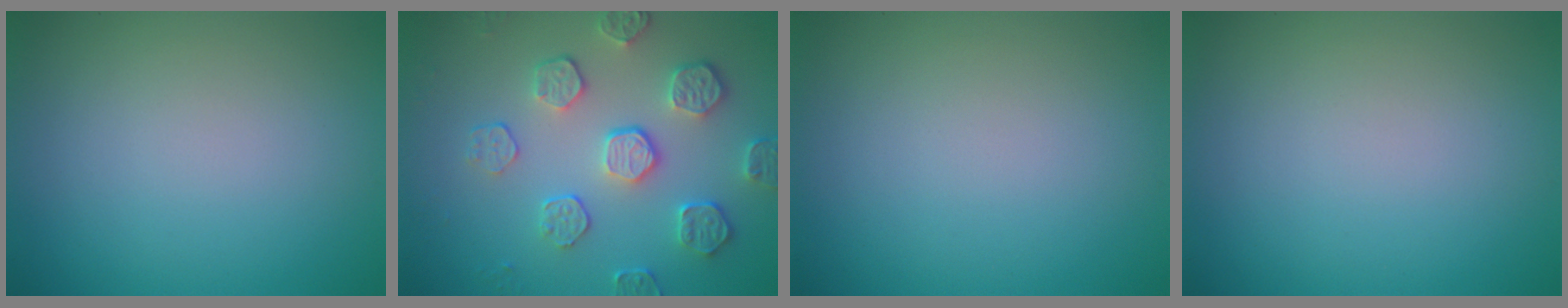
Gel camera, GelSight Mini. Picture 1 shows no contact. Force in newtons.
{"total": 4.4, "press": 3.9, "slide": 2.0}
{"total": 0.0}
{"total": 0.0}